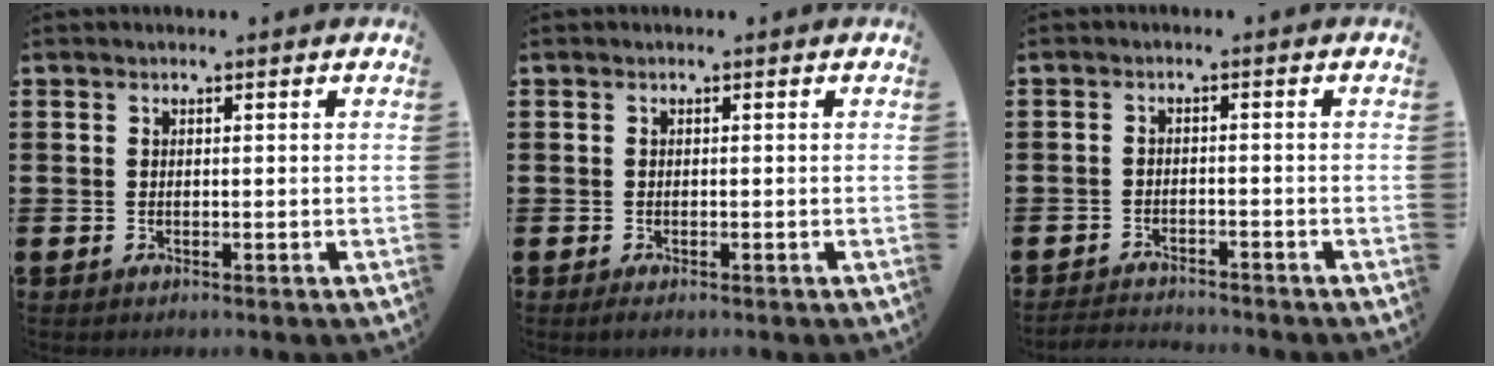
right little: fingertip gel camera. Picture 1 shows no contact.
{"total": 0.5, "force": [-0.2, 0.3, 0.4], "torque": [-0.011, 0.002, -0.004]}
{"total": 2.2, "force": [-2.1, 0.0, -0.1], "torque": [-0.005, 0.002, -0.046]}